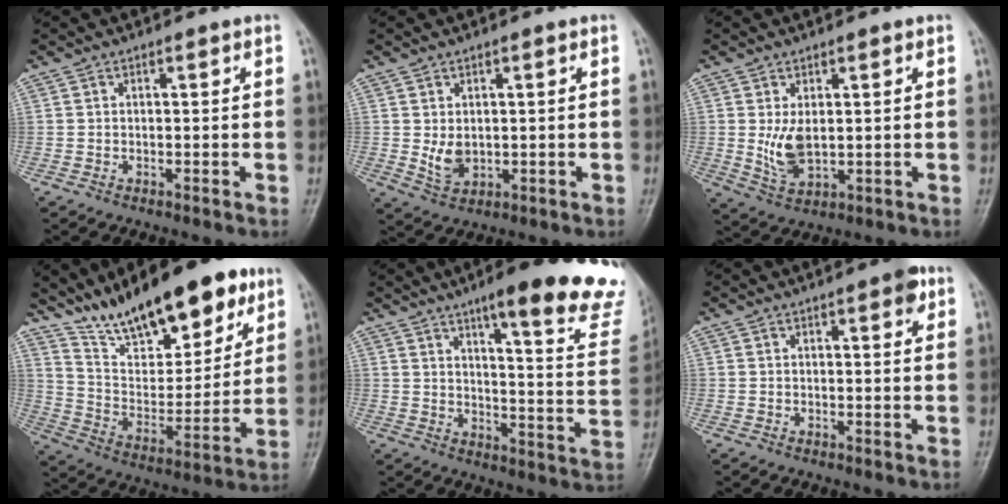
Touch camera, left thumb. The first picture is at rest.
{"total": 4.2, "force": [0.3, 3.0, 2.9], "torque": [-0.040, -0.012, 0.016]}
{"total": 5.8, "force": [0.8, 3.3, 4.7], "torque": [-0.083, -0.017, 0.023]}
{"total": 21.7, "force": [15.3, 8.3, 12.9], "torque": [-0.159, -0.061, 0.261]}
{"total": 23.9, "force": [16.9, 4.6, 16.2], "torque": [-0.177, -0.081, 0.207]}
{"total": 3.1, "force": [1.6, 1.0, 2.4], "torque": [-0.025, -0.004, 0.016]}